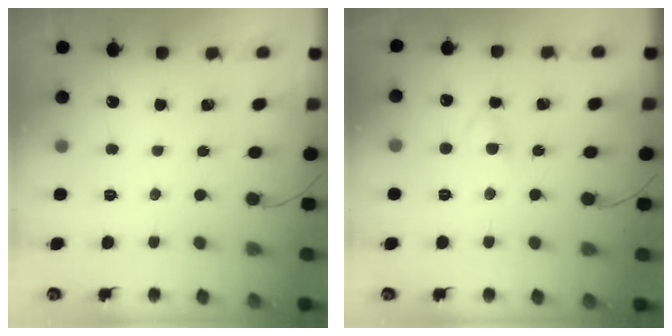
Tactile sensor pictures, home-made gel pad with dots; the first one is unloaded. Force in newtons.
{"total": 3.1, "press": 2.8, "slide": 1.3}